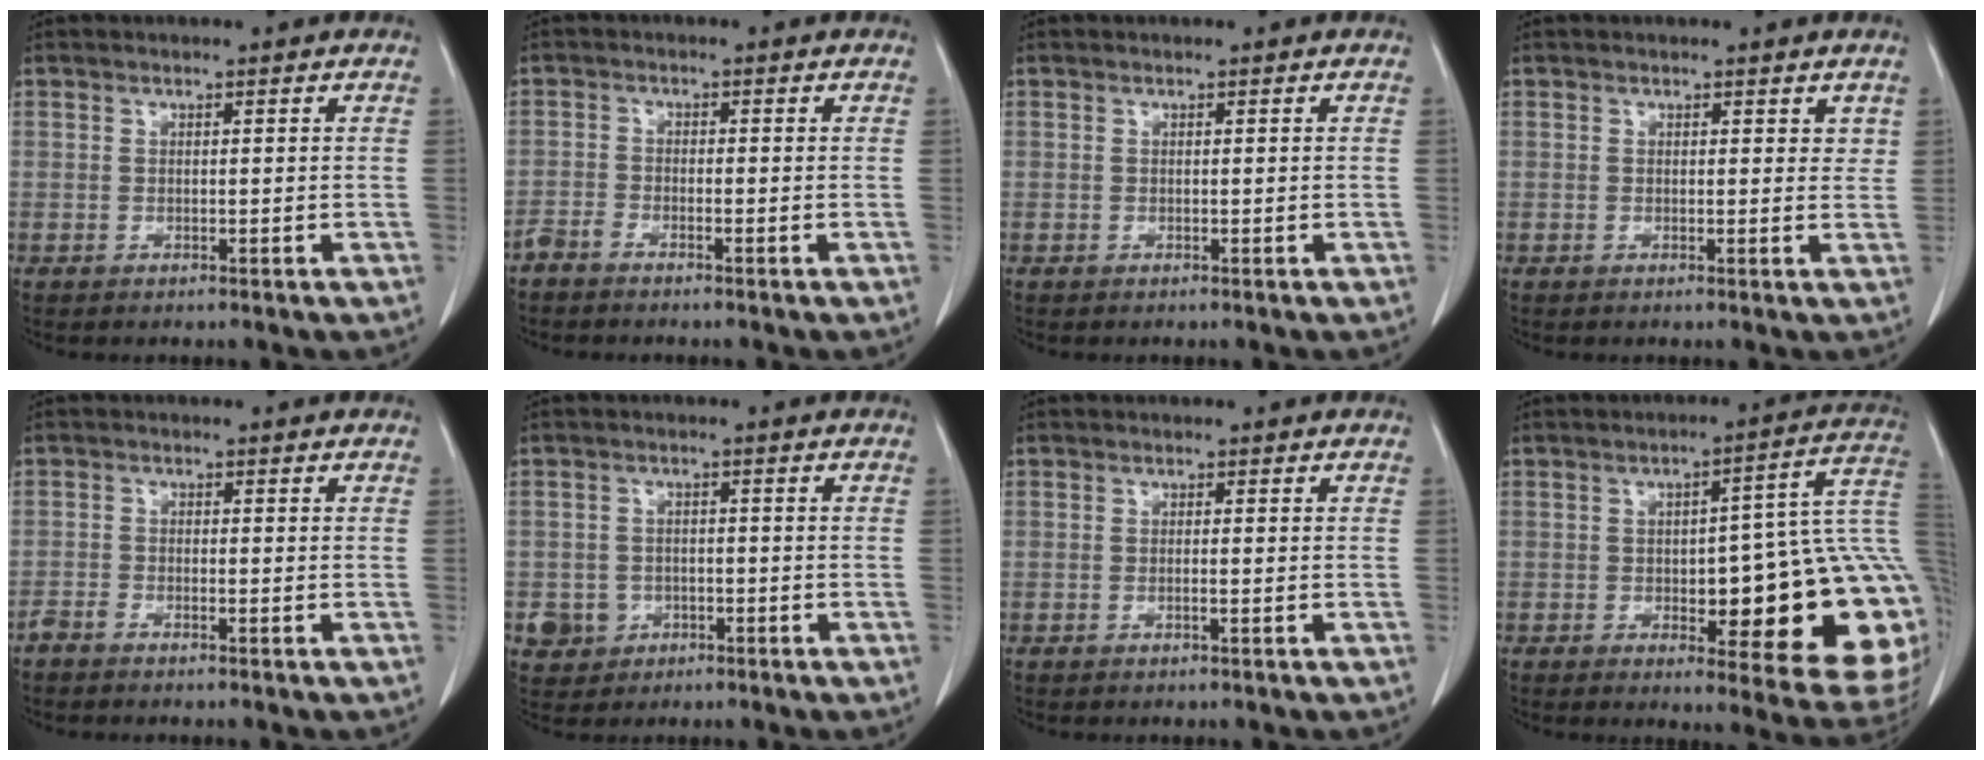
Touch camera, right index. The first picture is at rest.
{"total": 1.9, "force": [-1.7, 0.3, 0.8], "torque": [-0.017, 0.000, -0.035]}
{"total": 0.0}
{"total": 1.6, "force": [1.1, 0.9, 0.7], "torque": [0.003, -0.004, 0.008]}
{"total": 1.6, "force": [-1.3, 0.3, 0.7], "torque": [-0.016, 0.000, -0.027]}
{"total": 4.4, "force": [-1.6, 4.1, 0.5], "torque": [0.000, 0.010, -0.021]}
{"total": 0.7, "force": [-0.3, -0.1, 0.6], "torque": [-0.011, 0.001, -0.004]}
{"total": 23.0, "force": [-1.7, 5.5, 22.2], "torque": [-0.202, 0.028, -0.007]}